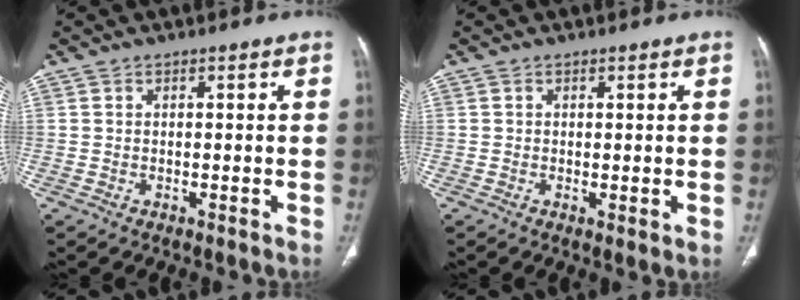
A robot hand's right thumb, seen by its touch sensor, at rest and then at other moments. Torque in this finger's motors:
{"motor_torque": [-0.15, -0.06, -0.32, -0.13, -0.01]}